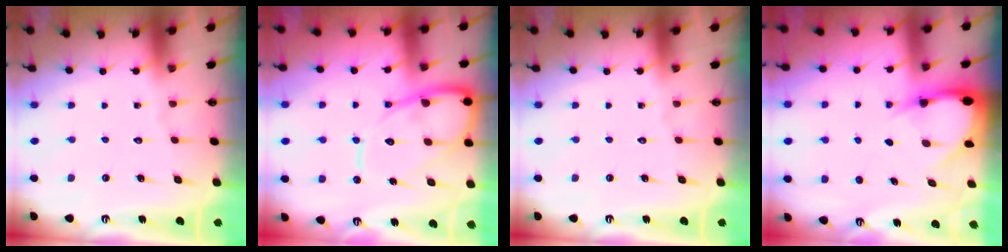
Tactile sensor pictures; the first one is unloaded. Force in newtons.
{"total": 13.2, "press": 13.1, "slide": 1.2}
{"total": 0.0}
{"total": 5.0, "press": 5.0, "slide": 0.8}